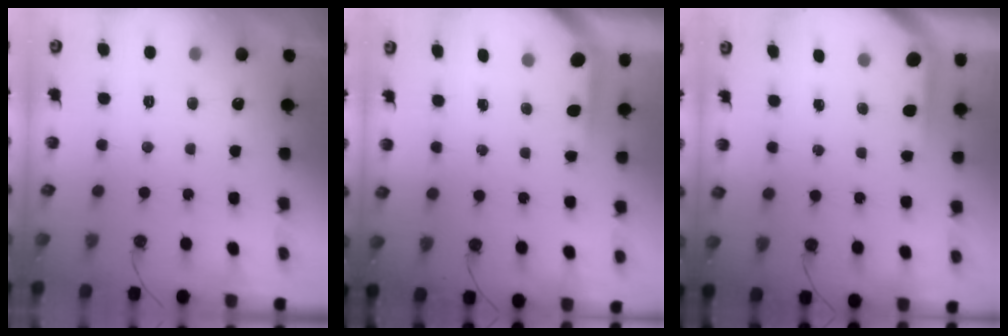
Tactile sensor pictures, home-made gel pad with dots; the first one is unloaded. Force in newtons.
{"total": 3.8, "press": 3.8, "slide": 0.4}
{"total": 3.4, "press": 3.4, "slide": 0.4}